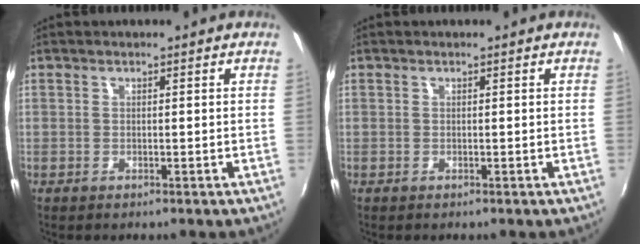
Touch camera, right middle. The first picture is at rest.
{"total": 0.0}